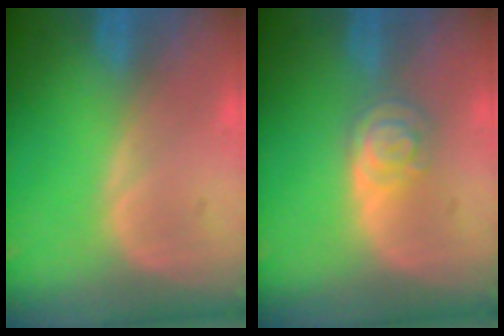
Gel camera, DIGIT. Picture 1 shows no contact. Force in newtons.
{"total": 4.6, "press": 4.0, "slide": 2.3}